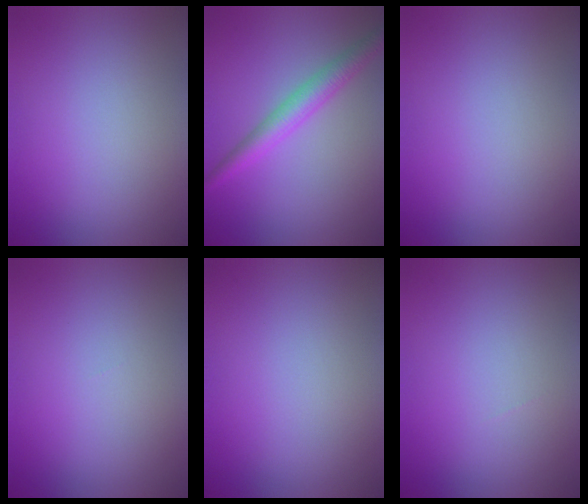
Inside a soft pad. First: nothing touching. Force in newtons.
{"total": 3.5, "press": 3.5, "slide": 0.1}
{"total": 0.0}
{"total": 0.0}
{"total": 0.0}
{"total": 0.0}